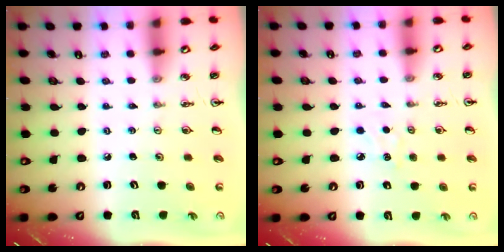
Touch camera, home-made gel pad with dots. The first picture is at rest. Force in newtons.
{"total": 3.6, "press": 3.6, "slide": 0.5}